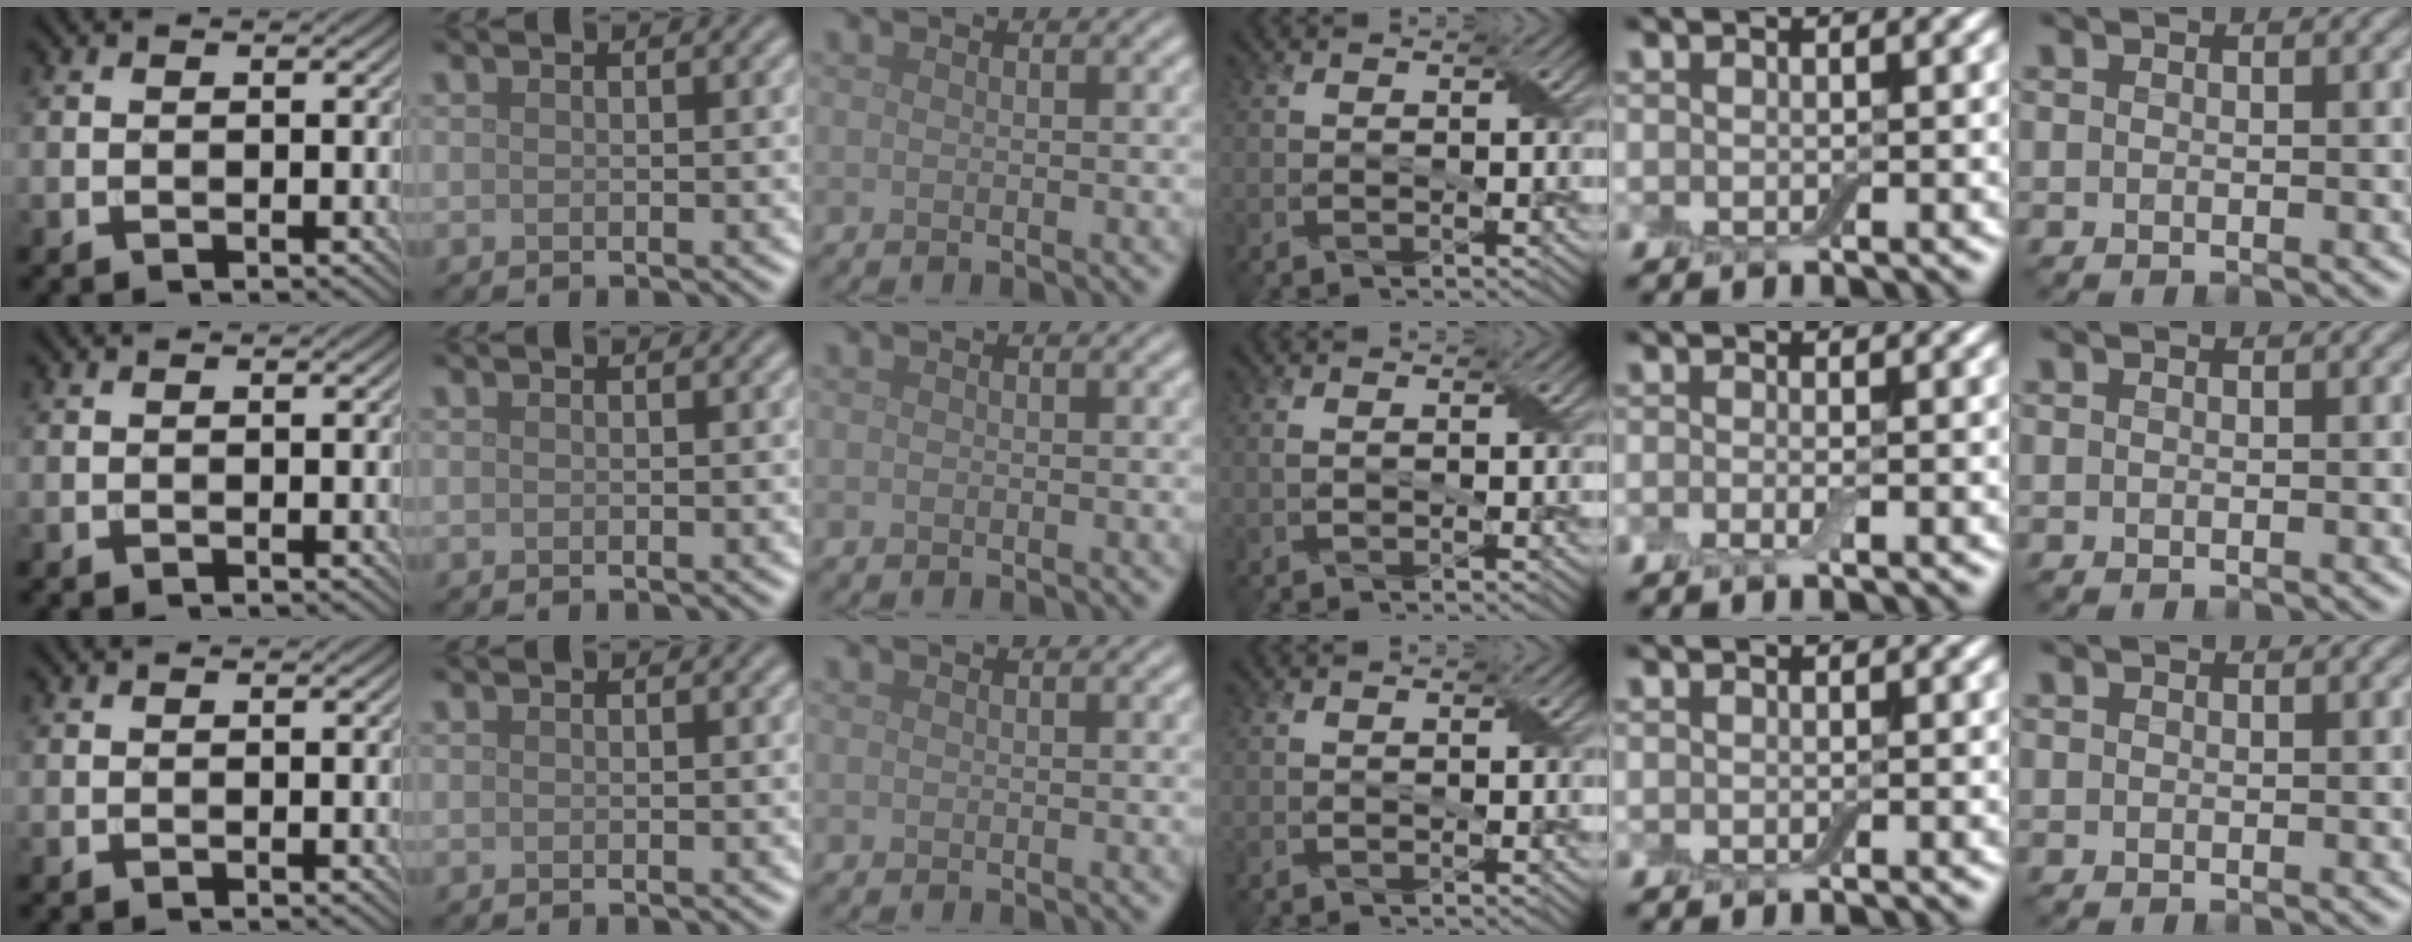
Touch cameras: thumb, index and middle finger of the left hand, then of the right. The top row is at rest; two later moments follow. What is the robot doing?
{"motion": "fold", "object": "cloth"}